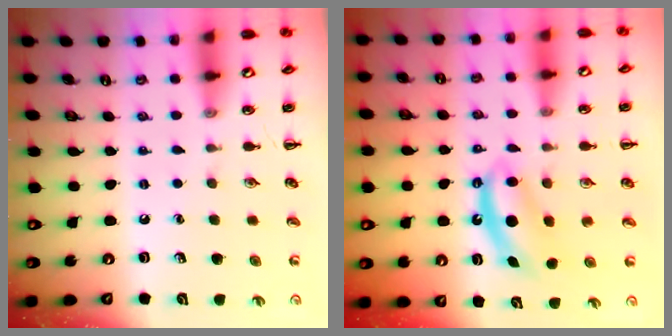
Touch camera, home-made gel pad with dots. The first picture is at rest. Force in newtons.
{"total": 6.1, "press": 6.1, "slide": 0.7}